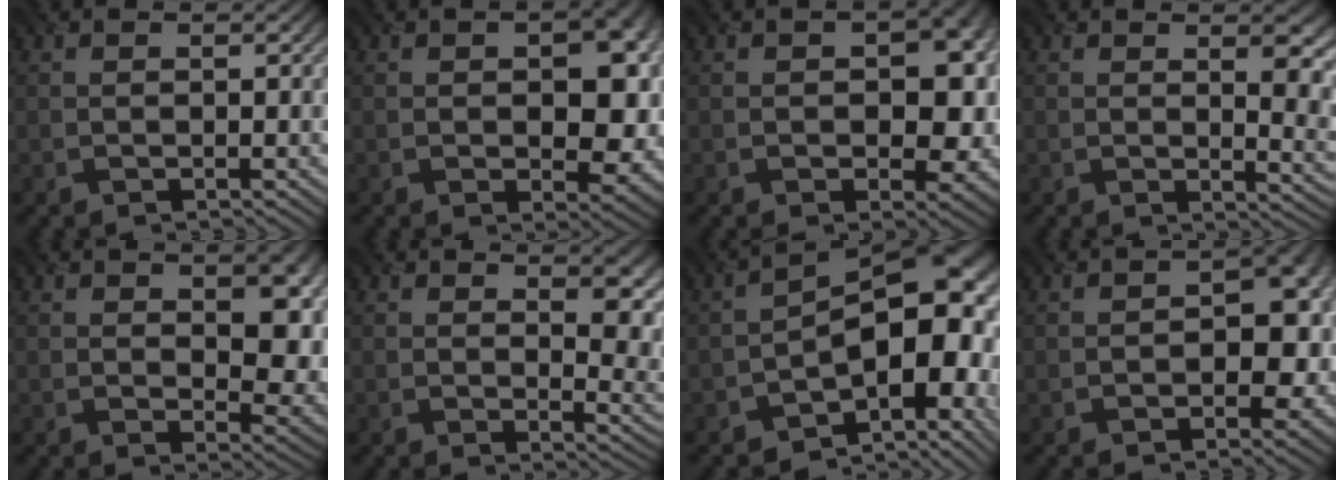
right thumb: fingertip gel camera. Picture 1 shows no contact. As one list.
[{"total": 7.9, "force": [-0.1, 4.8, 6.3], "torque": [-0.081, -0.013, 0.008]}, {"total": 8.0, "force": [-0.2, 5.5, 5.8], "torque": [-0.067, -0.015, 0.003]}, {"total": 7.9, "force": [2.4, 3.3, 6.8], "torque": [-0.082, -0.005, 0.043]}, {"total": 6.9, "force": [1.2, 3.8, 5.6], "torque": [-0.081, -0.006, 0.024]}, {"total": 8.4, "force": [3.3, 3.7, 6.8], "torque": [-0.088, -0.009, 0.057]}, {"total": 14.6, "force": [-3.7, 7.7, 11.8], "torque": [-0.140, -0.007, -0.054]}, {"total": 8.3, "force": [-1.1, 5.8, 5.9], "torque": [-0.051, -0.017, -0.011]}]